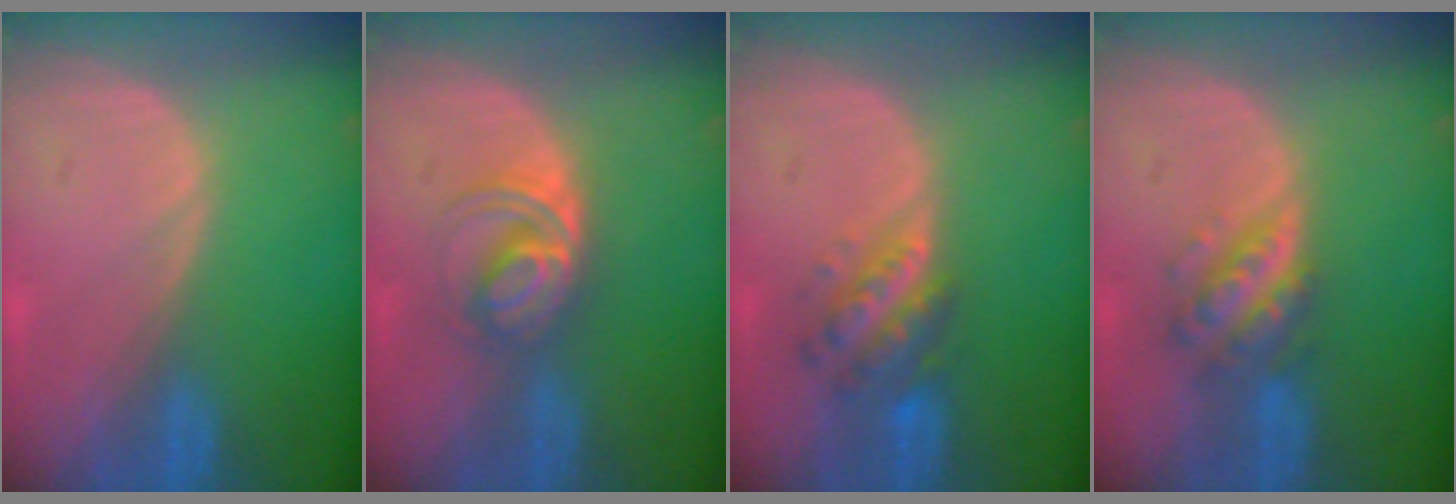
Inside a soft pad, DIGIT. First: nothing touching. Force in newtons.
{"total": 5.4, "press": 5.3, "slide": 1.1}
{"total": 5.8, "press": 5.5, "slide": 1.7}
{"total": 5.5, "press": 5.1, "slide": 2.0}